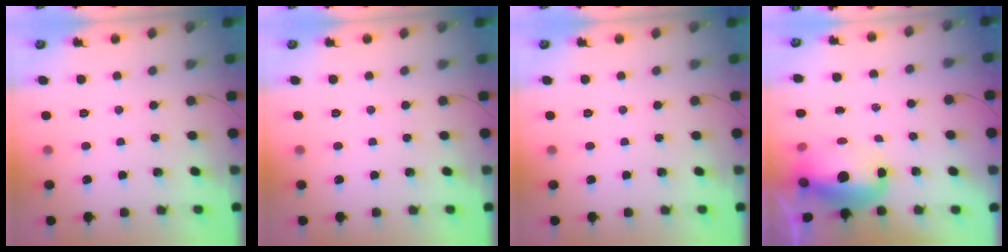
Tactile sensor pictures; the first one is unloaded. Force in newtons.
{"total": 0.0}
{"total": 0.0}
{"total": 13.9, "press": 13.7, "slide": 2.7}